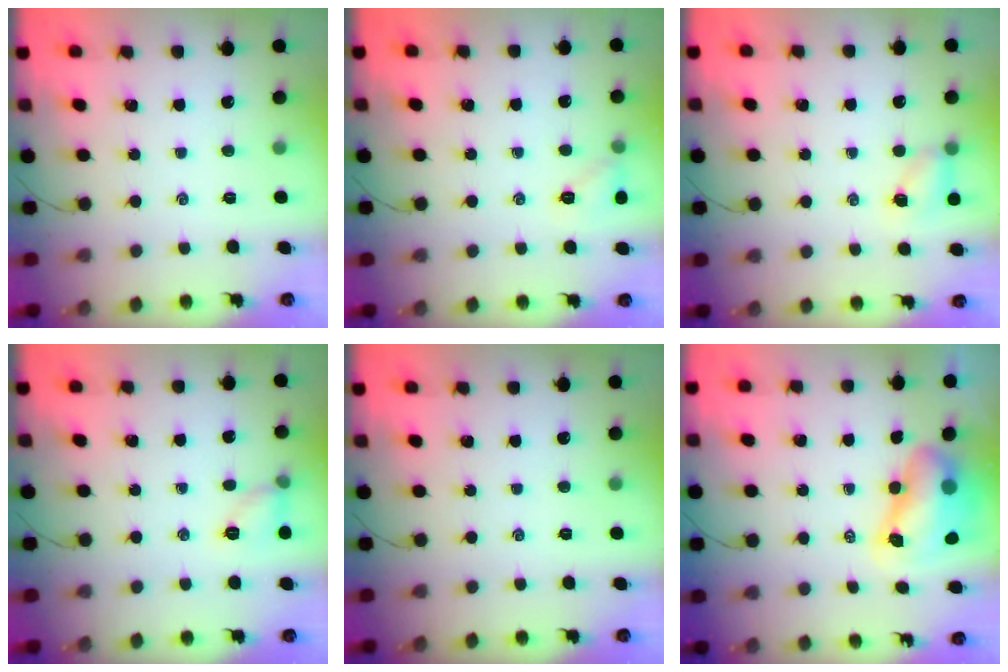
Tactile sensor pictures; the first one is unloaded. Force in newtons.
{"total": 6.5, "press": 6.2, "slide": 1.7}
{"total": 5.0, "press": 4.8, "slide": 1.3}
{"total": 6.7, "press": 6.7, "slide": 0.8}
{"total": 0.0}
{"total": 9.6, "press": 9.2, "slide": 2.8}